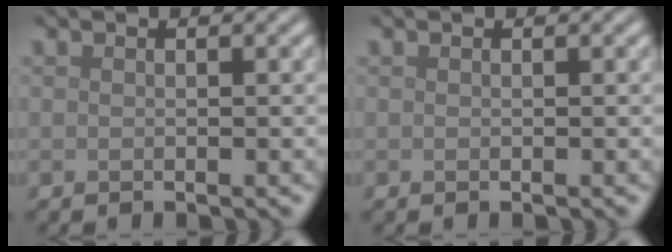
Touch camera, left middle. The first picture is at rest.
{"total": 0.0}